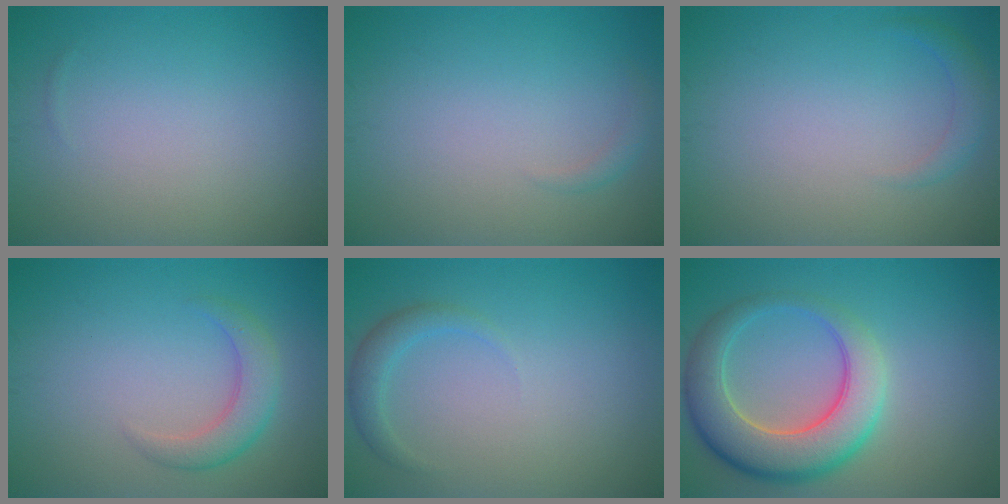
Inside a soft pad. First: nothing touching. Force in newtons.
{"total": 0.8, "press": 0.8, "slide": 0.0}
{"total": 1.5, "press": 1.5, "slide": 0.1}
{"total": 3.0, "press": 3.0, "slide": 0.1}
{"total": 1.7, "press": 1.7, "slide": 0.1}
{"total": 7.6, "press": 7.6, "slide": 0.4}